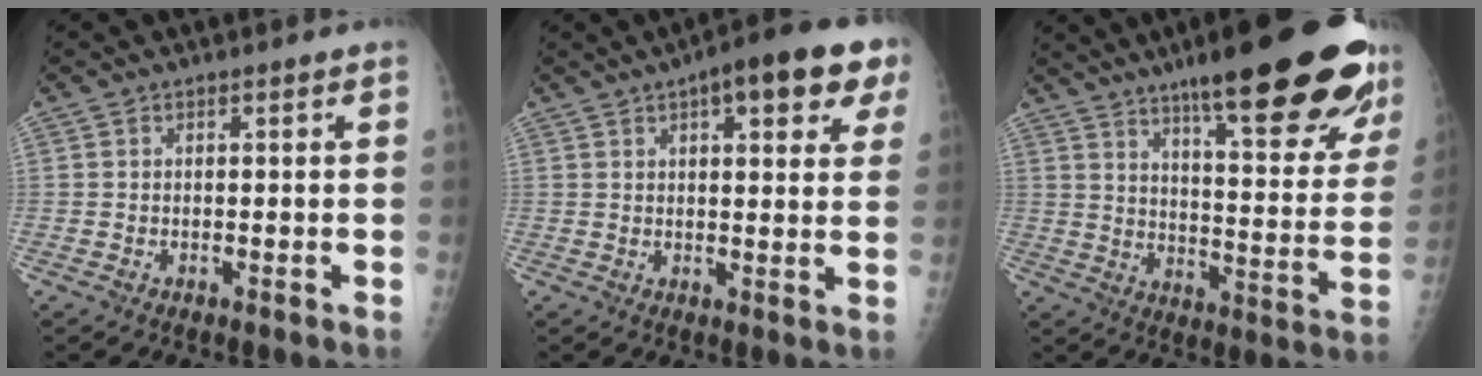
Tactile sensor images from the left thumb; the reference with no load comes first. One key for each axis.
{"total": 13.7, "fx": 6.6, "fy": 4.5, "fz": 11.1, "tx": -0.115, "ty": -0.002, "tz": 0.078}
{"total": 28.2, "fx": 18.6, "fy": 5.8, "fz": 20.5, "tx": -0.246, "ty": -0.065, "tz": 0.259}